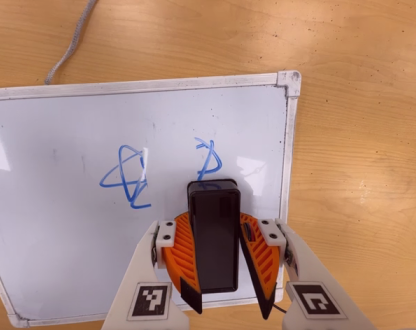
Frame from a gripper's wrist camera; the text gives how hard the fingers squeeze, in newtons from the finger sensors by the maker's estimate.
{"total": 9.6, "left": 10.0, "right": 9.2}